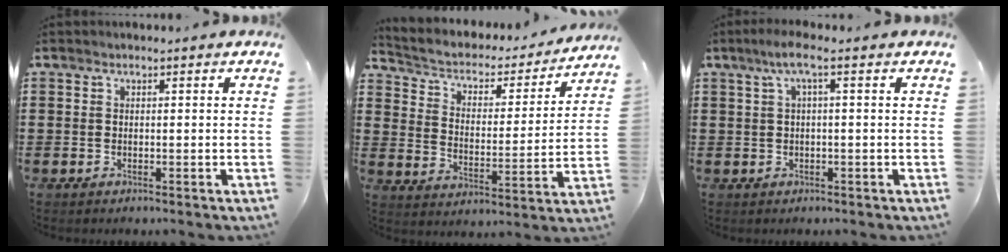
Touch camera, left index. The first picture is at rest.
{"total": 3.0, "force": [2.2, 1.7, 0.8], "torque": [-0.035, -0.022, 0.027]}
{"total": 3.2, "force": [0.7, 0.0, 3.1], "torque": [-0.067, -0.001, 0.007]}